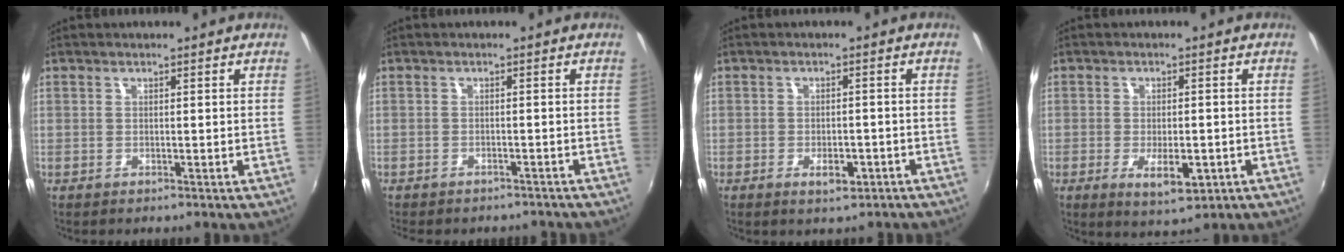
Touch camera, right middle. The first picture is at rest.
{"total": 6.8, "force": [-6.0, 2.2, 2.1], "torque": [-0.051, -0.015, -0.080]}
{"total": 3.7, "force": [-2.2, 2.0, 2.3], "torque": [-0.044, 0.001, -0.025]}
{"total": 6.3, "force": [-2.4, 2.7, 5.1], "torque": [-0.097, -0.014, -0.031]}